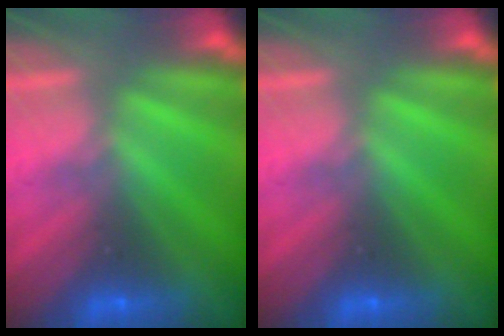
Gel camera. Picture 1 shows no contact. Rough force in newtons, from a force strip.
{"total": 0.0}